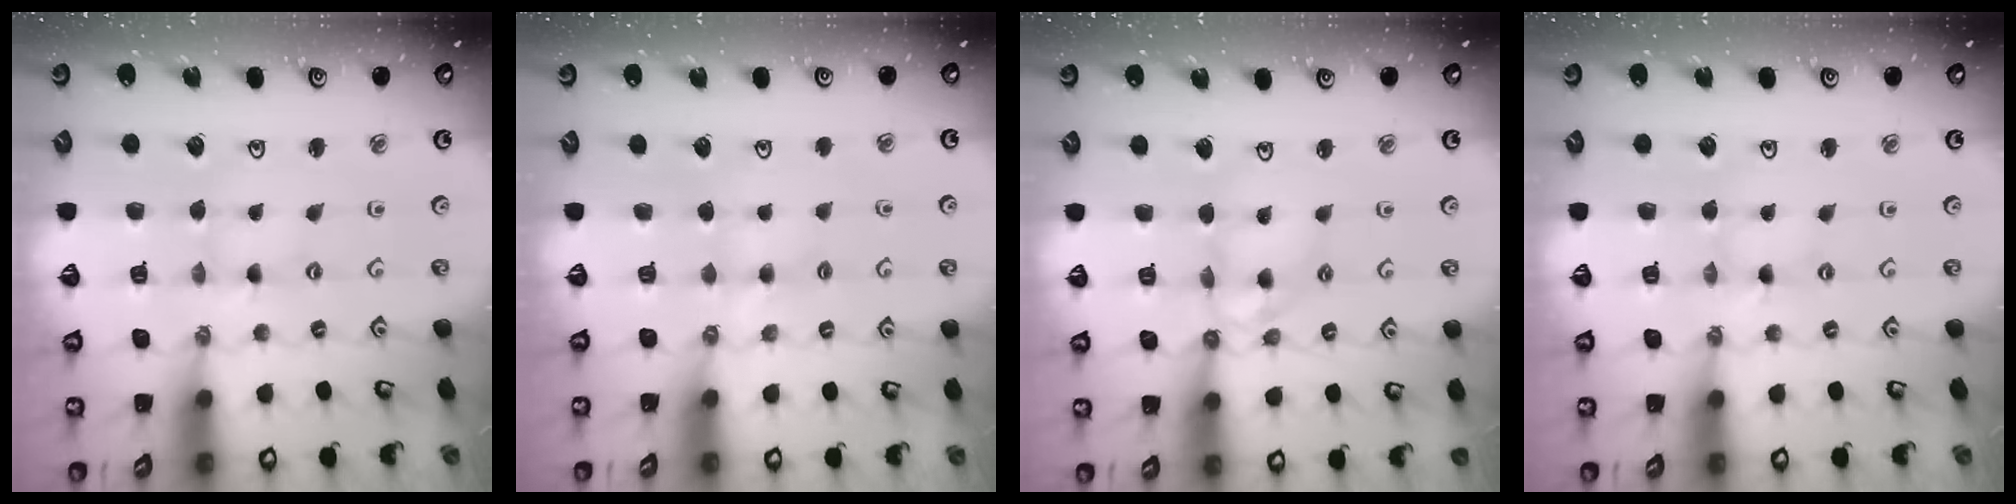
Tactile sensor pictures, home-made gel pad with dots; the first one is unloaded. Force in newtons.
{"total": 2.4, "press": 2.4, "slide": 0.4}
{"total": 8.9, "press": 8.9, "slide": 0.7}
{"total": 0.0}